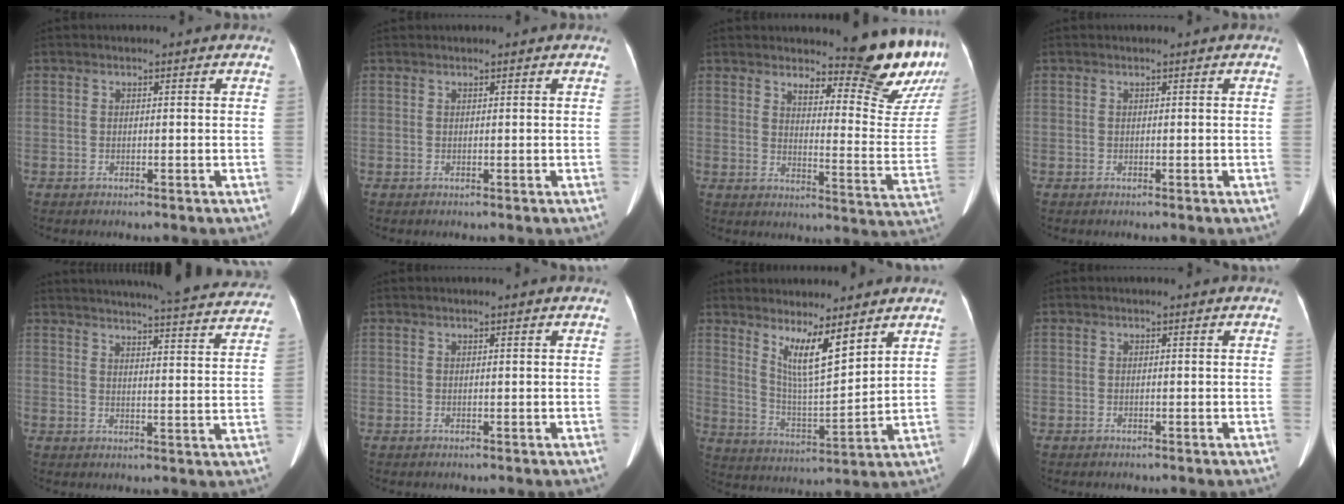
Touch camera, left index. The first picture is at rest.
{"total": 1.3, "force": [1.3, 0.0, 0.4], "torque": [-0.005, 0.019, 0.023]}
{"total": 16.5, "force": [14.6, 1.2, 7.6], "torque": [-0.095, -0.106, 0.171]}
{"total": 0.0}
{"total": 24.4, "force": [22.7, 2.3, 8.8], "torque": [-0.127, -0.036, 0.271]}
{"total": 1.0, "force": [0.9, -0.1, 0.6], "torque": [-0.009, 0.012, 0.017]}
{"total": 8.4, "force": [5.7, 1.0, 6.2], "torque": [-0.119, -0.017, 0.112]}
{"total": 0.0}